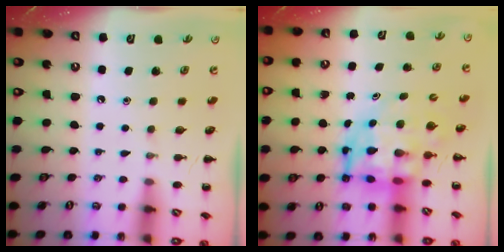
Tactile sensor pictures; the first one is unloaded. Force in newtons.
{"total": 7.5, "press": 7.1, "slide": 2.5}